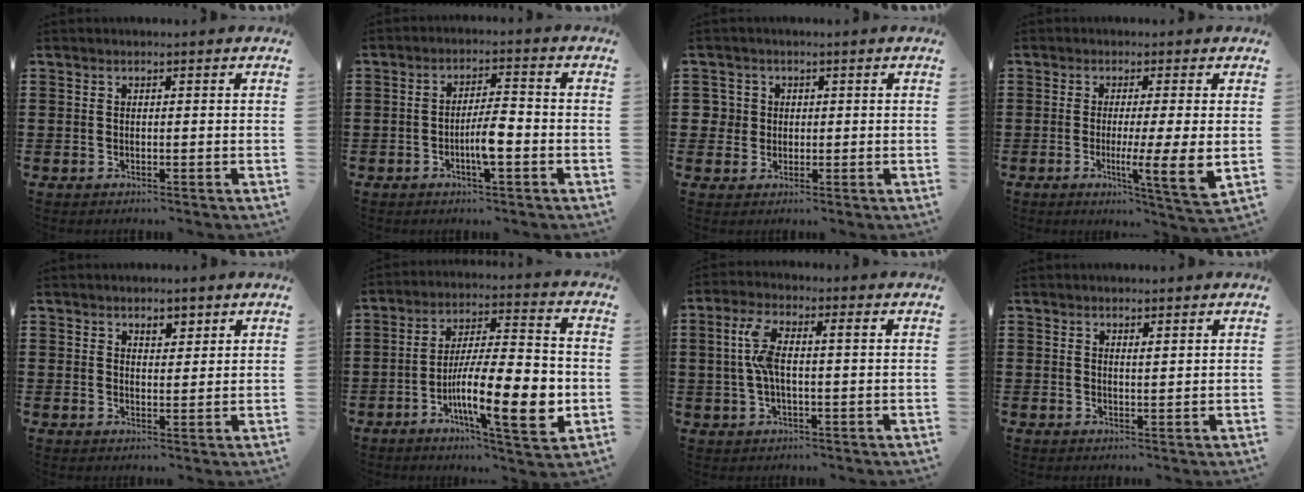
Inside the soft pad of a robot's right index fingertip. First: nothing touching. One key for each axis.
{"total": 4.9, "fx": -1.6, "fy": 1.0, "fz": 4.6, "tx": -0.086, "ty": 0.003, "tz": -0.031}
{"total": 3.0, "fx": 0.4, "fy": 2.9, "fz": 0.6, "tx": -0.024, "ty": 0.011, "tz": 0.005}
{"total": 7.7, "fx": -1.2, "fy": 0.0, "fz": 7.6, "tx": -0.123, "ty": -0.021, "tz": -0.017}
{"total": 2.3, "fx": 1.8, "fy": 1.2, "fz": 1.0, "tx": -0.015, "ty": 0.003, "tz": 0.031}
{"total": 16.3, "fx": -4.3, "fy": 4.1, "fz": 15.1, "tx": -0.255, "ty": -0.007, "tz": -0.074}
{"total": 6.3, "fx": 0.5, "fy": 2.0, "fz": 5.9, "tx": -0.132, "ty": 0.002, "tz": -0.001}
{"total": 0.9, "fx": 0.8, "fy": 0.1, "fz": 0.5, "tx": -0.011, "ty": 0.000, "tz": 0.014}